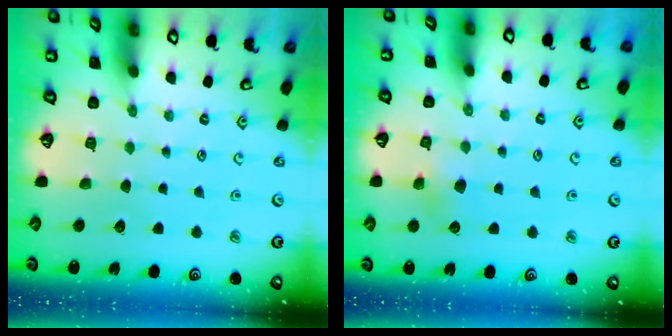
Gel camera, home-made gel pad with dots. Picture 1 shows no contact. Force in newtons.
{"total": 5.4, "press": 5.3, "slide": 0.4}